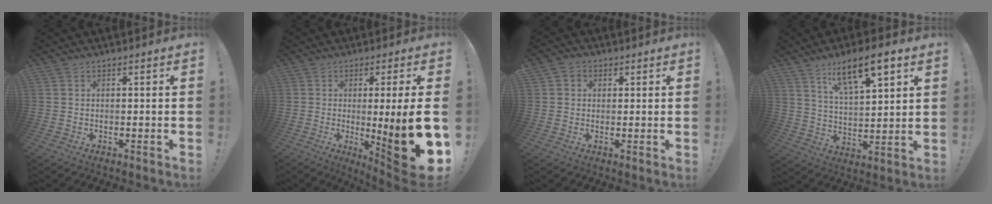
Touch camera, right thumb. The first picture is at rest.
{"total": 17.1, "force": [-1.9, 0.8, 17.0], "torque": [-0.236, -0.014, -0.021]}
{"total": 2.2, "force": [0.5, 2.0, 0.9], "torque": [-0.011, 0.001, 0.008]}
{"total": 12.9, "force": [7.7, 4.1, 9.4], "torque": [-0.147, -0.034, 0.127]}